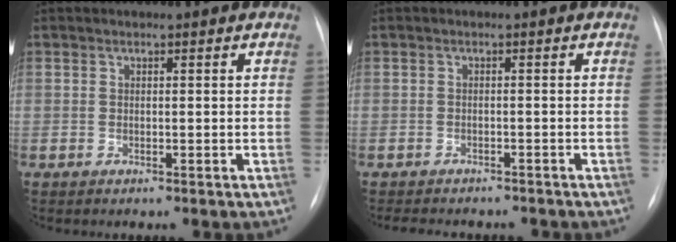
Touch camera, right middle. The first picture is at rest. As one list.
[{"total": 8.1, "force": [-7.1, 2.7, 2.8], "torque": [-0.044, 0.000, -0.086]}]